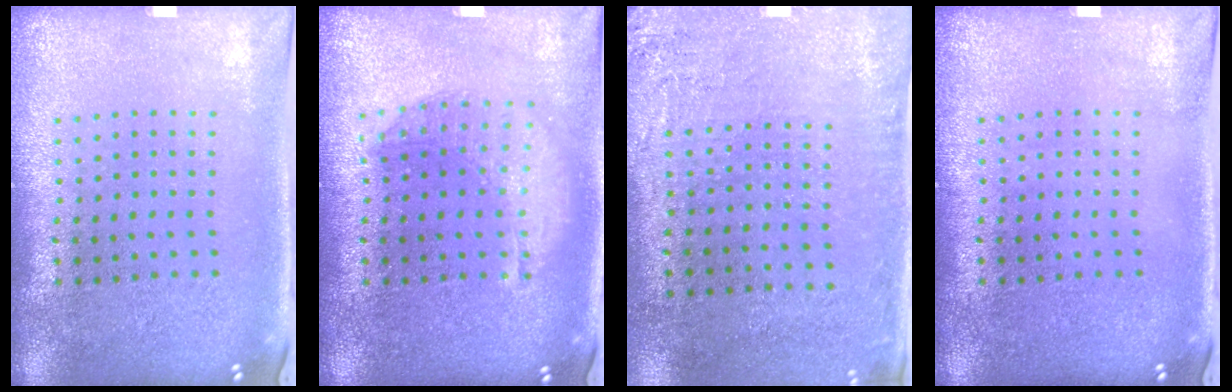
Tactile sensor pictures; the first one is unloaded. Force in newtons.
{"total": 1.4, "press": 1.3, "slide": 0.6}
{"total": 2.9, "press": 2.4, "slide": 1.6}
{"total": 0.0}